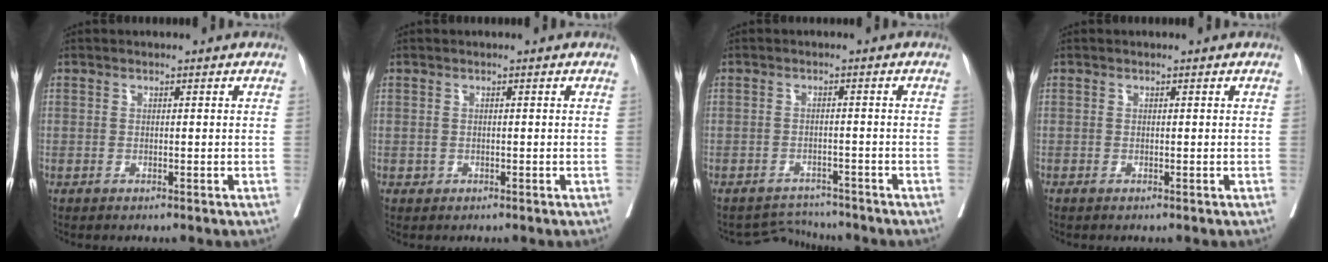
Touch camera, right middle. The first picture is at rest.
{"total": 0.5, "force": [-0.1, 0.5, 0.1], "torque": [0.001, 0.003, -0.002]}
{"total": 3.6, "force": [-3.2, 0.2, -1.5], "torque": [0.026, 0.005, -0.049]}
{"total": 0.0}